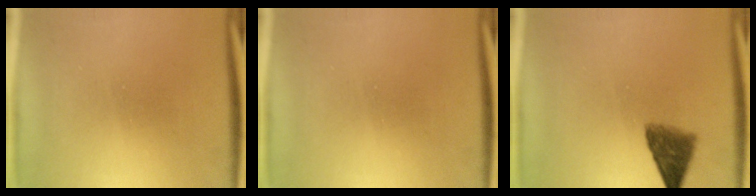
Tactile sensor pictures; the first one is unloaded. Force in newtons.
{"total": 0.0}
{"total": 5.5}